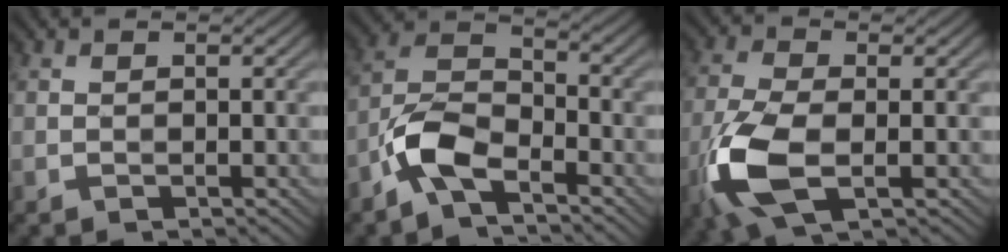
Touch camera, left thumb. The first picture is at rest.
{"total": 7.2, "force": [-4.5, 2.9, 4.8], "torque": [-0.098, 0.007, -0.106]}
{"total": 9.5, "force": [-3.1, 4.4, 7.9], "torque": [-0.195, -0.013, -0.069]}